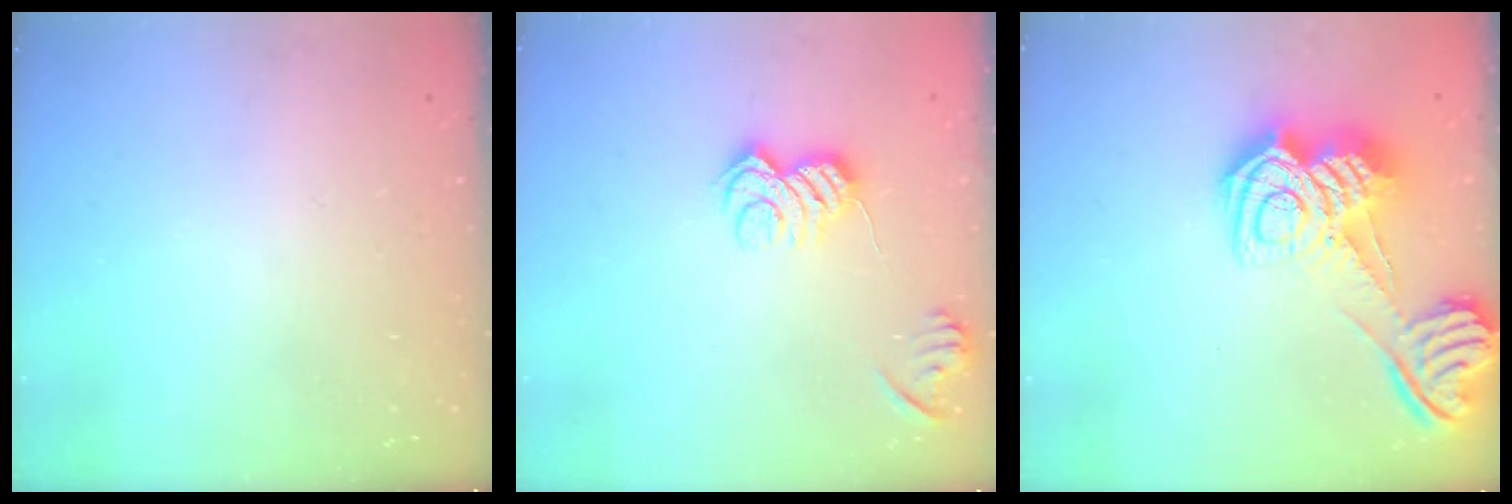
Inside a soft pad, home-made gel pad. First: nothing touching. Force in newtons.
{"total": 9.6, "press": 9.6, "slide": 0.3}
{"total": 16.8, "press": 16.8, "slide": 0.9}